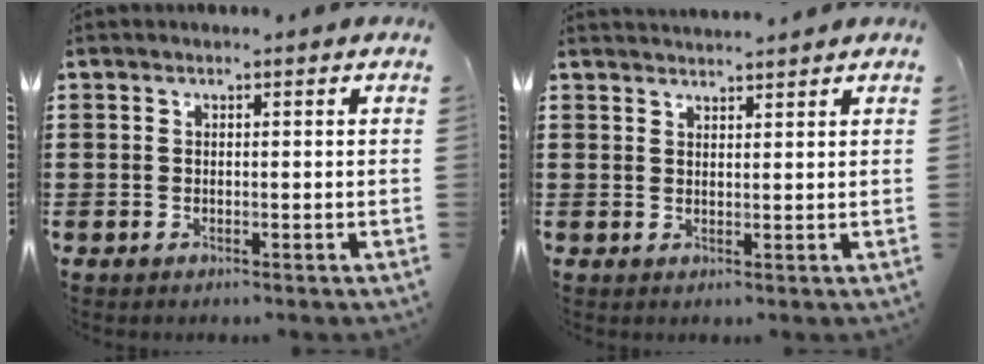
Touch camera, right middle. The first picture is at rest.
{"total": 1.9, "force": [1.9, -0.1, -0.1], "torque": [-0.002, 0.002, 0.037]}